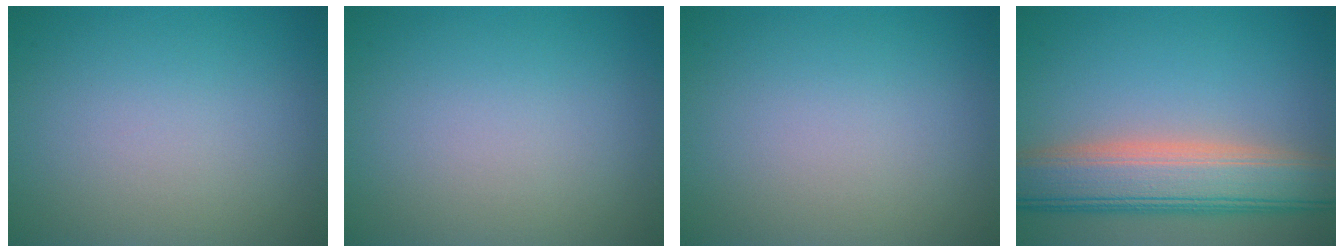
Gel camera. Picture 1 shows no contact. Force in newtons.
{"total": 0.0}
{"total": 0.0}
{"total": 8.2, "press": 8.2, "slide": 0.8}